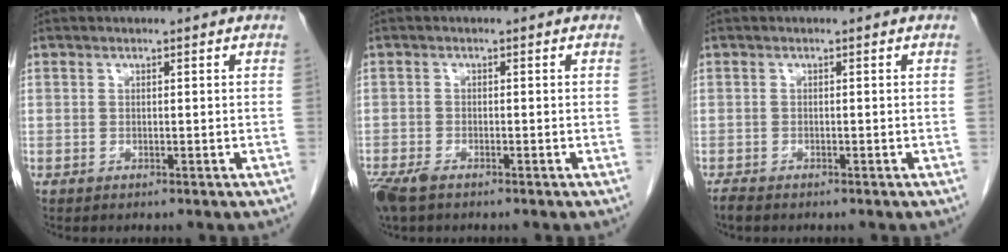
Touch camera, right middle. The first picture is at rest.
{"total": 4.5, "force": [-3.3, 1.5, 2.6], "torque": [-0.056, -0.012, -0.059]}
{"total": 1.2, "force": [-1.1, 0.2, 0.5], "torque": [-0.020, -0.005, -0.020]}